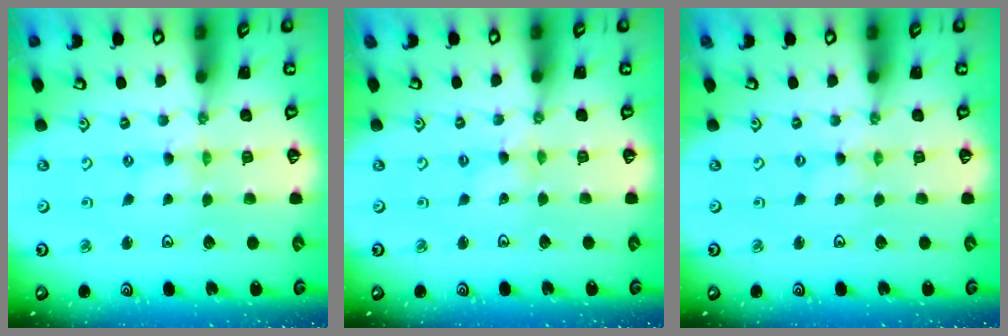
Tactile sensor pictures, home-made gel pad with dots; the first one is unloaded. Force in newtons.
{"total": 1.2, "press": 1.2, "slide": 0.1}
{"total": 0.0}